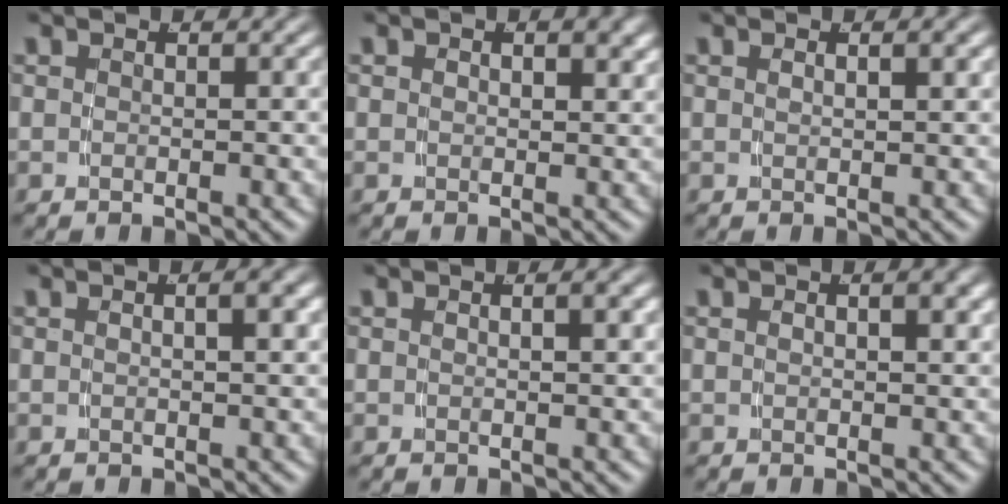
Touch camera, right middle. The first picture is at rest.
{"total": 1.0, "force": [0.6, 0.2, 0.7], "torque": [-0.010, -0.004, 0.014]}
{"total": 1.1, "force": [0.2, -0.7, 0.7], "torque": [-0.005, 0.001, 0.010]}
{"total": 1.4, "force": [0.1, -0.6, 1.3], "torque": [-0.015, 0.004, 0.007]}
{"total": 0.9, "force": [0.1, -0.6, 0.7], "torque": [-0.010, 0.000, 0.008]}
{"total": 1.1, "force": [0.2, -0.3, 1.0], "torque": [-0.014, 0.000, 0.009]}